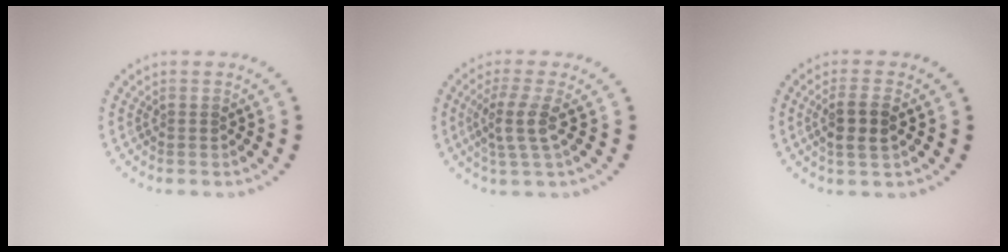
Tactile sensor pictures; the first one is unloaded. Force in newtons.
{"total": 2.9, "press": 2.4, "slide": 1.7}
{"total": 2.8, "press": 2.6, "slide": 1.1}